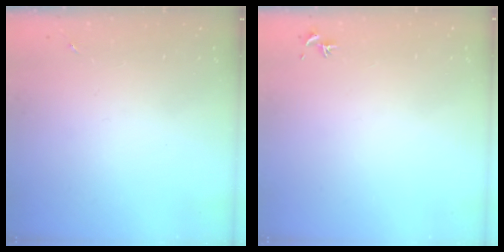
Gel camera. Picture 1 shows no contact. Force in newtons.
{"total": 0.7, "press": 0.5, "slide": 0.4}